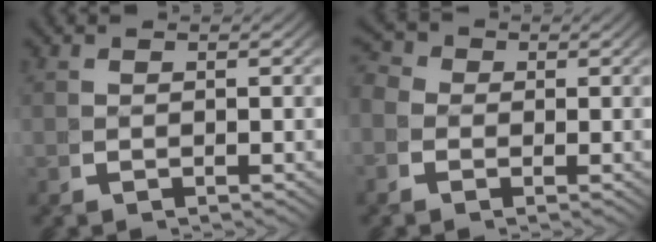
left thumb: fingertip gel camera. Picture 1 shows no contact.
{"total": 3.0, "force": [0.1, 2.7, 1.3], "torque": [-0.024, -0.003, -0.010]}